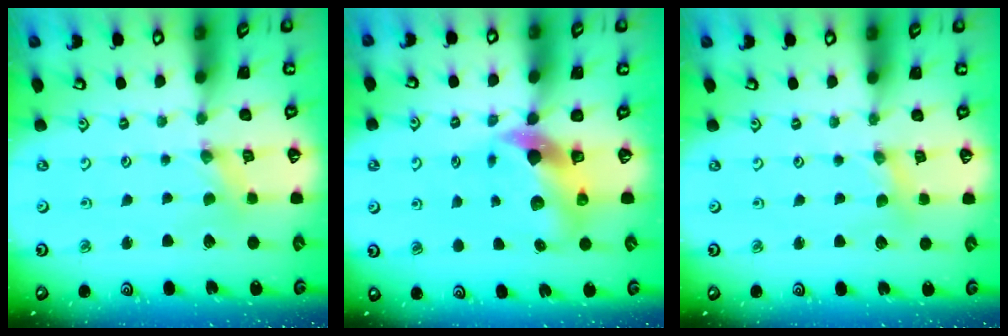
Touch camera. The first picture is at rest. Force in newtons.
{"total": 9.2, "press": 9.1, "slide": 1.3}
{"total": 1.4, "press": 1.4, "slide": 0.3}